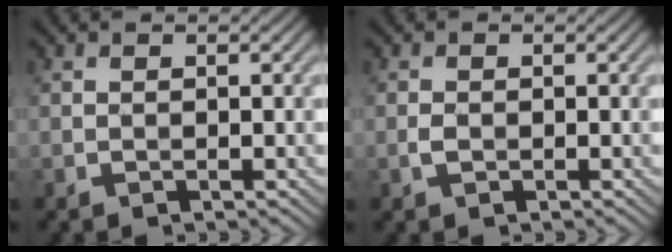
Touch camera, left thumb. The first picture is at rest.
{"total": 1.1, "force": [-0.3, 0.7, 0.7], "torque": [-0.018, 0.000, -0.008]}